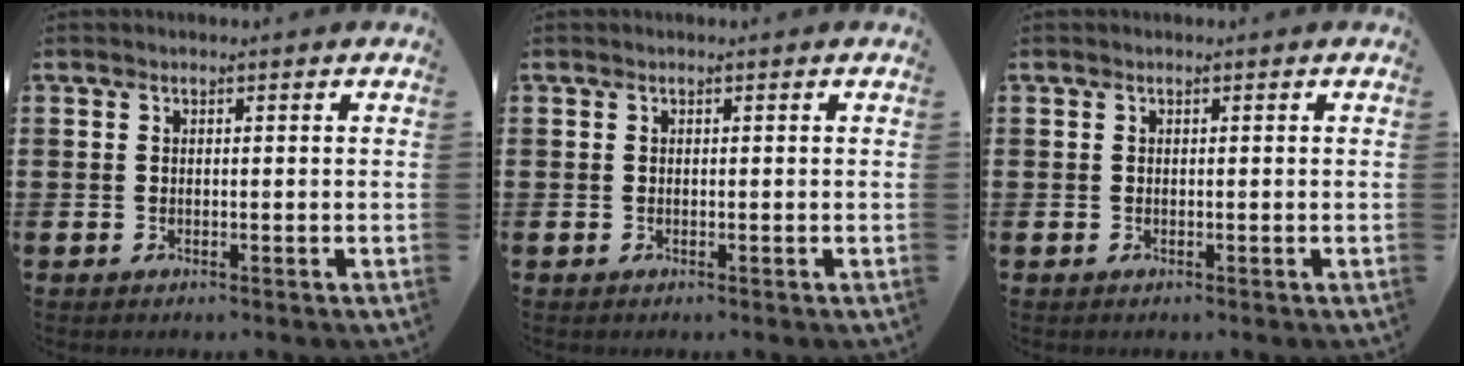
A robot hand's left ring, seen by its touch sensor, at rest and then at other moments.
{"total": 0.0}
{"total": 0.0}